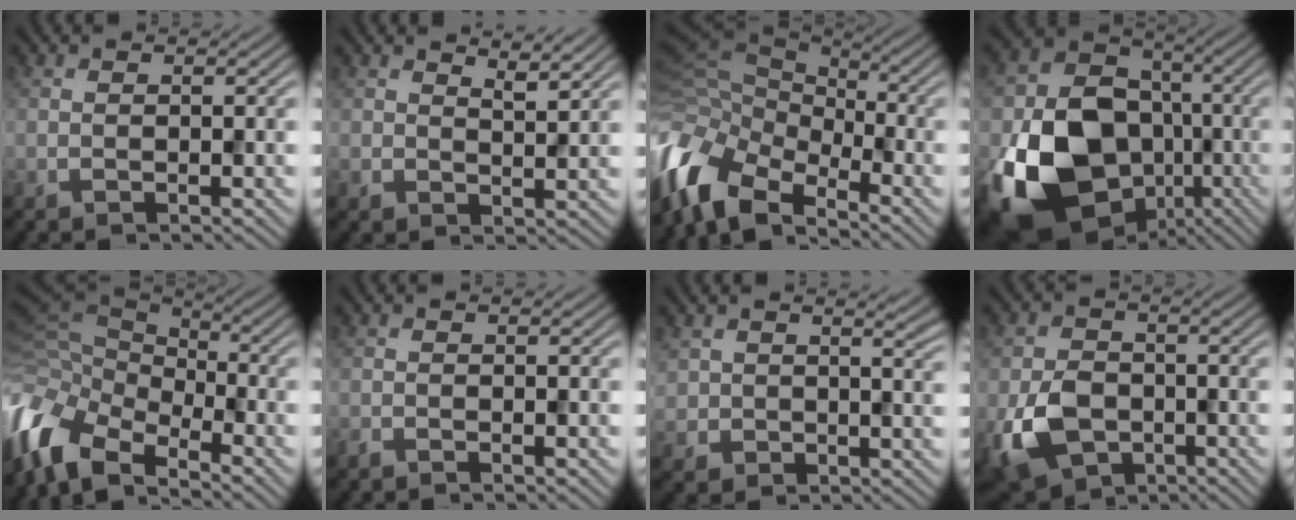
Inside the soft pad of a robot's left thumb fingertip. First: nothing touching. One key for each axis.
{"total": 2.9, "fx": 2.4, "fy": 0.9, "fz": 1.4, "tx": -0.021, "ty": -0.004, "tz": 0.043}
{"total": 11.9, "fx": -6.2, "fy": 6.2, "fz": 8.1, "tx": -0.205, "ty": -0.001, "tz": -0.127}
{"total": 18.6, "fx": -5.9, "fy": 14.3, "fz": 10.3, "tx": -0.236, "ty": -0.060, "tz": -0.092}
{"total": 10.5, "fx": -5.6, "fy": 5.2, "fz": 7.3, "tx": -0.188, "ty": -0.002, "tz": -0.117}
{"total": 0.7, "fx": -0.7, "fy": 0.0, "fz": 0.3, "tx": -0.005, "ty": -0.002, "tz": -0.015}
{"total": 3.5, "fx": 1.9, "fy": 2.6, "fz": 1.3, "tx": -0.045, "ty": -0.009, "tz": 0.032}
{"total": 8.5, "fx": -3.0, "fy": 6.1, "fz": 5.0, "tx": -0.121, "ty": -0.022, "tz": -0.064}